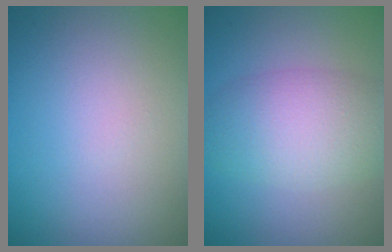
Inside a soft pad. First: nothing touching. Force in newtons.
{"total": 5.8, "press": 5.8, "slide": 0.3}